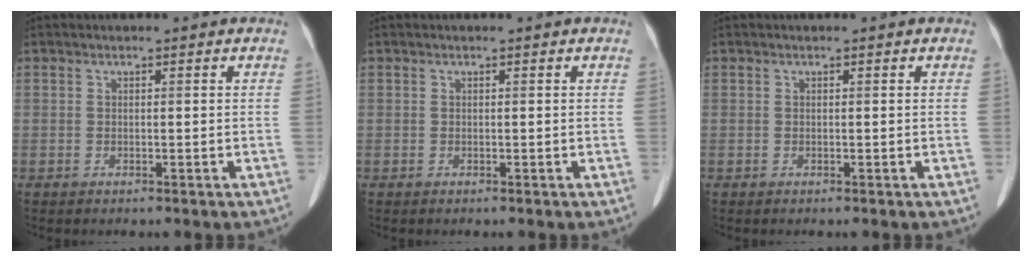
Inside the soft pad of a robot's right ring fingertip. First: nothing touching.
{"total": 0.0}
{"total": 0.0}